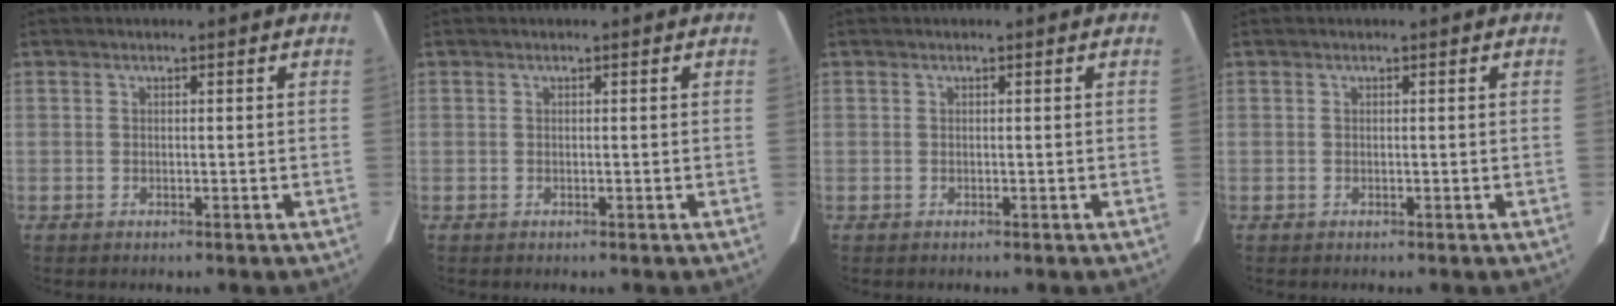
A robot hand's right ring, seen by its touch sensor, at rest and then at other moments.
{"total": 0.0}
{"total": 0.0}
{"total": 0.0}